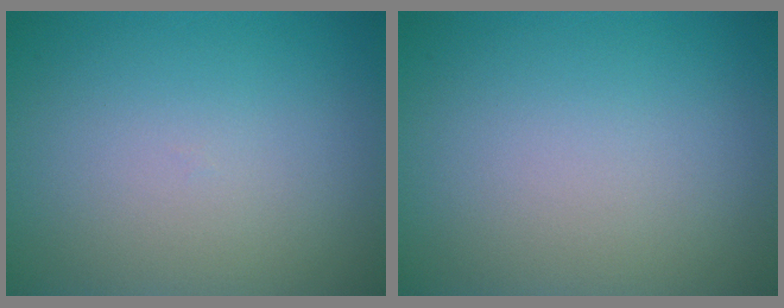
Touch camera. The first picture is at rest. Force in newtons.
{"total": 0.0}